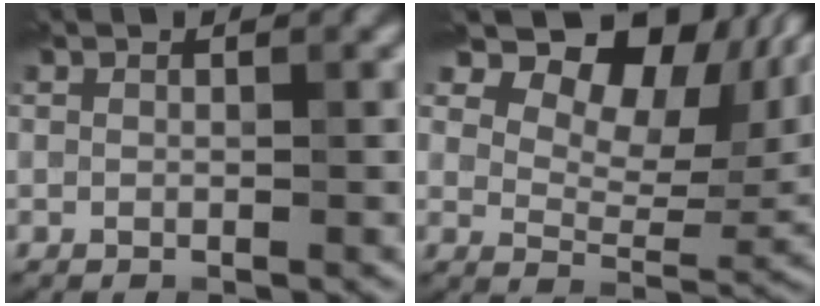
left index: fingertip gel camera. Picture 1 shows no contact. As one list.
[{"total": 14.0, "force": [8.5, 7.4, 8.3], "torque": [-0.119, 0.019, 0.125]}]